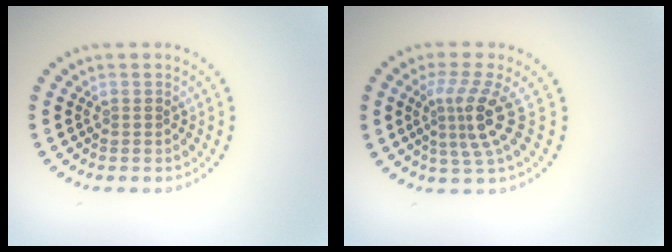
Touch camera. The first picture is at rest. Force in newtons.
{"total": 4.0, "press": 2.6, "slide": 3.0}